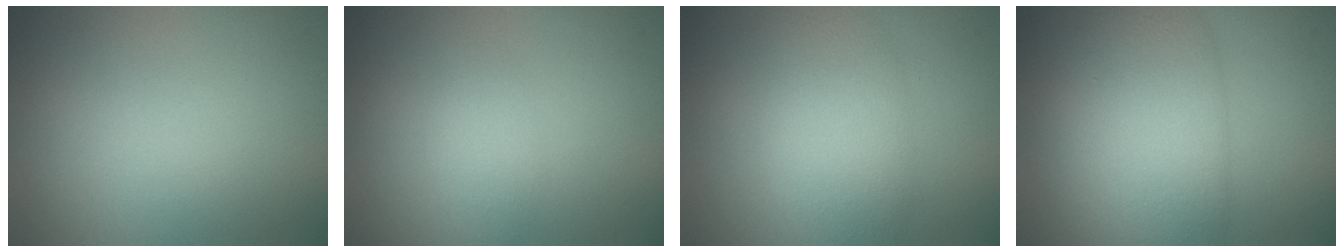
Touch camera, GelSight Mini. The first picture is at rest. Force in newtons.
{"total": 1.6, "press": 1.6, "slide": 0.1}
{"total": 4.9, "press": 4.9, "slide": 0.2}
{"total": 9.0, "press": 8.9, "slide": 0.3}